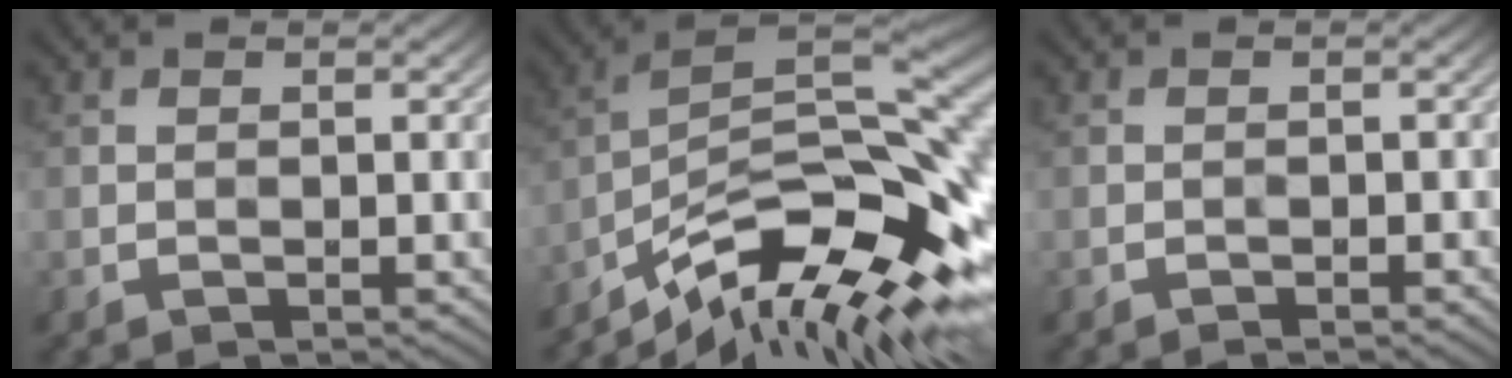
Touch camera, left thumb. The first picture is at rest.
{"total": 15.7, "force": [-7.7, 5.0, 12.7], "torque": [-0.222, 0.003, -0.138]}
{"total": 0.8, "force": [-0.6, 0.1, 0.4], "torque": [-0.005, 0.001, -0.011]}